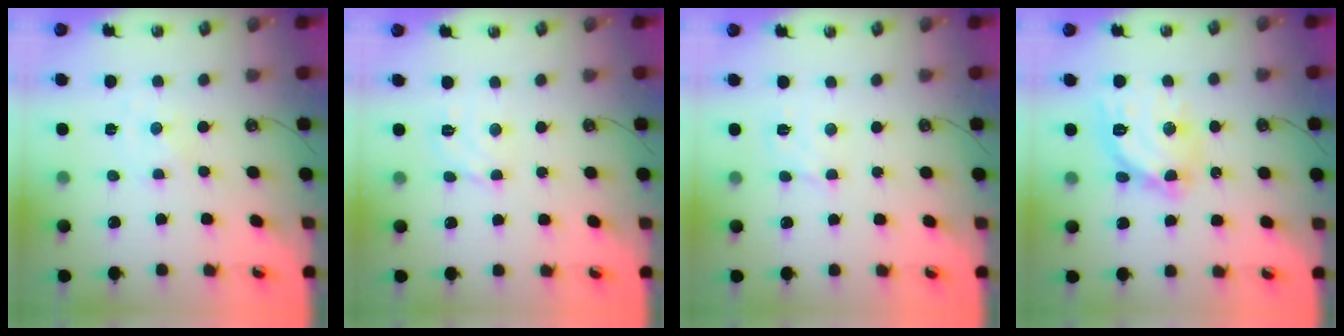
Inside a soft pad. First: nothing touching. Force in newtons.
{"total": 6.4, "press": 6.4, "slide": 0.7}
{"total": 4.7, "press": 4.7, "slide": 0.1}
{"total": 15.0, "press": 15.0, "slide": 1.5}